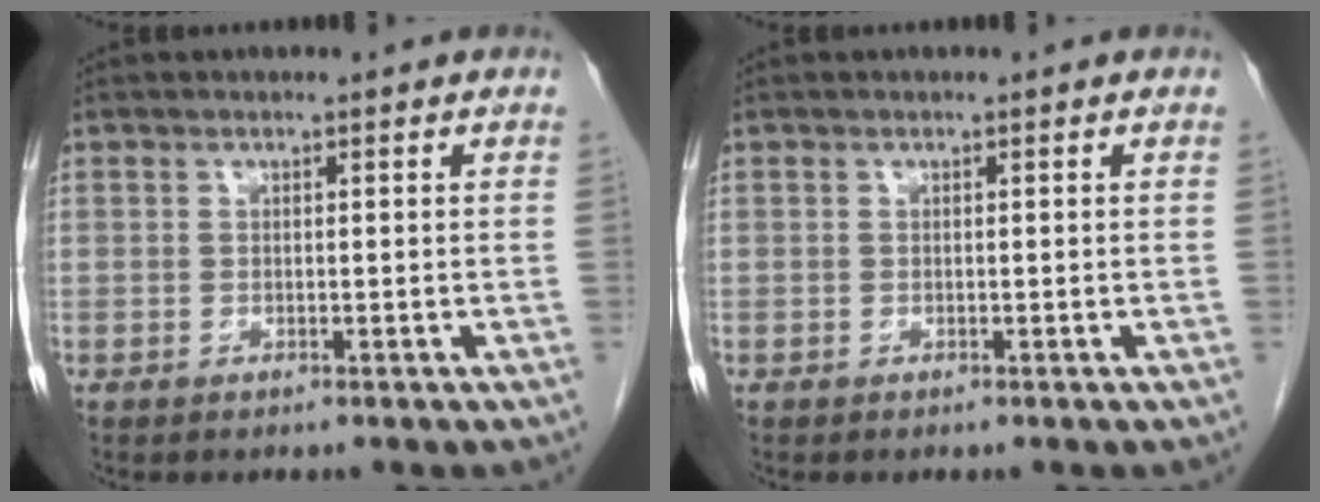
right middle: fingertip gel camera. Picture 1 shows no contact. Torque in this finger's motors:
{"motor_torque": [0.27, -0.05, 0.08, 0.01]}